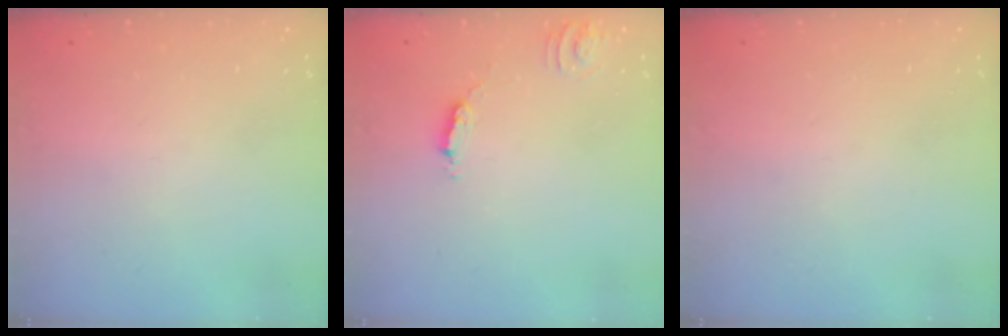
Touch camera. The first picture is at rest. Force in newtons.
{"total": 2.2, "press": 2.2, "slide": 0.1}
{"total": 0.0}